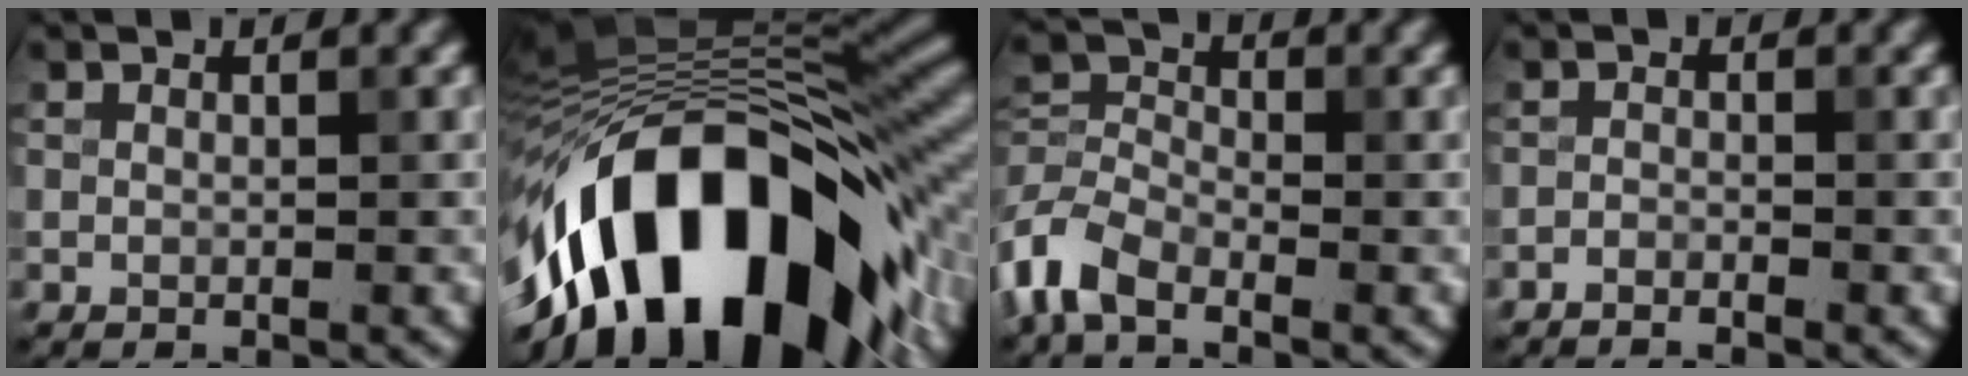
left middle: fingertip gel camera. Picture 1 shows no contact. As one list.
[{"total": 17.0, "force": [-8.7, 7.7, 12.4], "torque": [-0.211, 0.029, -0.135]}, {"total": 4.6, "force": [-3.8, 1.9, 1.9], "torque": [-0.056, 0.001, -0.080]}, {"total": 1.7, "force": [-1.6, -0.3, -0.3], "torque": [-0.002, 0.001, -0.020]}]